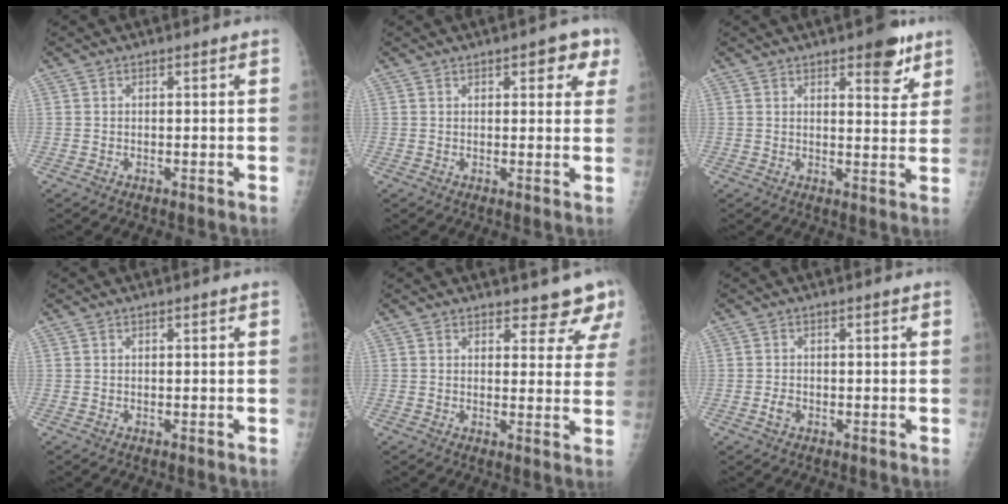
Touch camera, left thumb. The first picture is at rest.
{"total": 5.2, "force": [2.6, 2.5, 3.8], "torque": [-0.010, -0.005, 0.022]}
{"total": 7.1, "force": [4.4, 2.7, 4.8], "torque": [-0.041, -0.024, 0.053]}
{"total": 0.0}
{"total": 6.7, "force": [6.0, 2.6, 1.4], "torque": [0.026, -0.034, 0.052]}
{"total": 1.6, "force": [-0.7, 1.0, 0.9], "torque": [-0.016, 0.006, -0.014]}